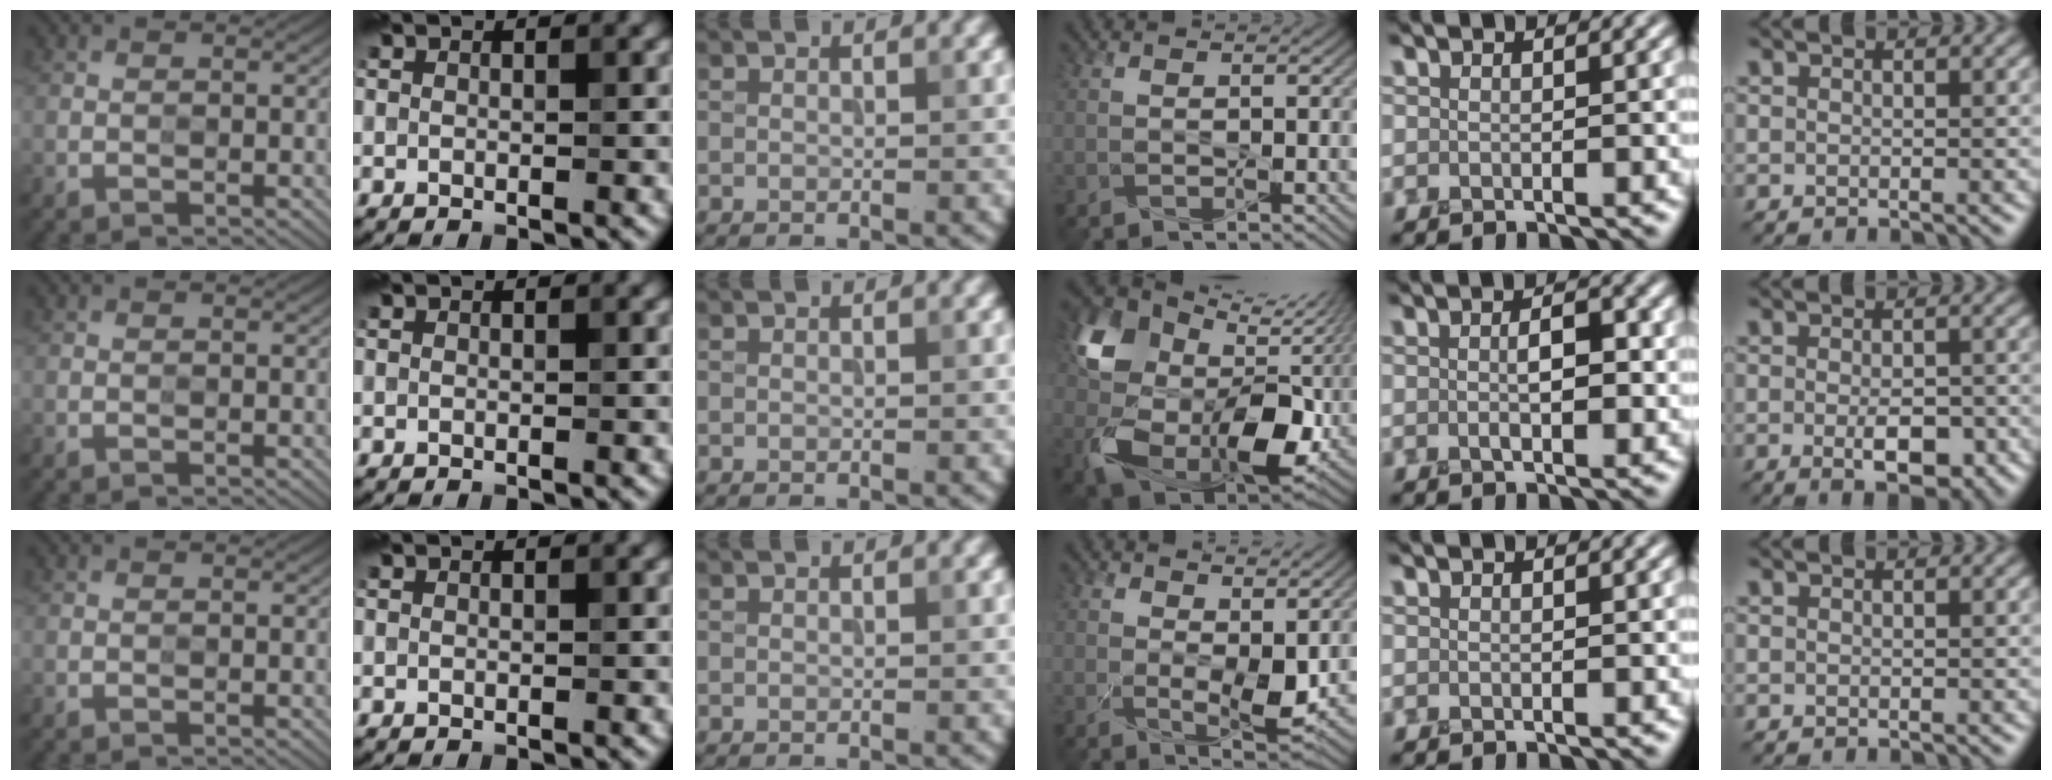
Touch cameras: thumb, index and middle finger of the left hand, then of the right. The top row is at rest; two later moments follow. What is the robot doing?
{"motion": "squeeze", "object": "stress ball aka squeeze ball"}